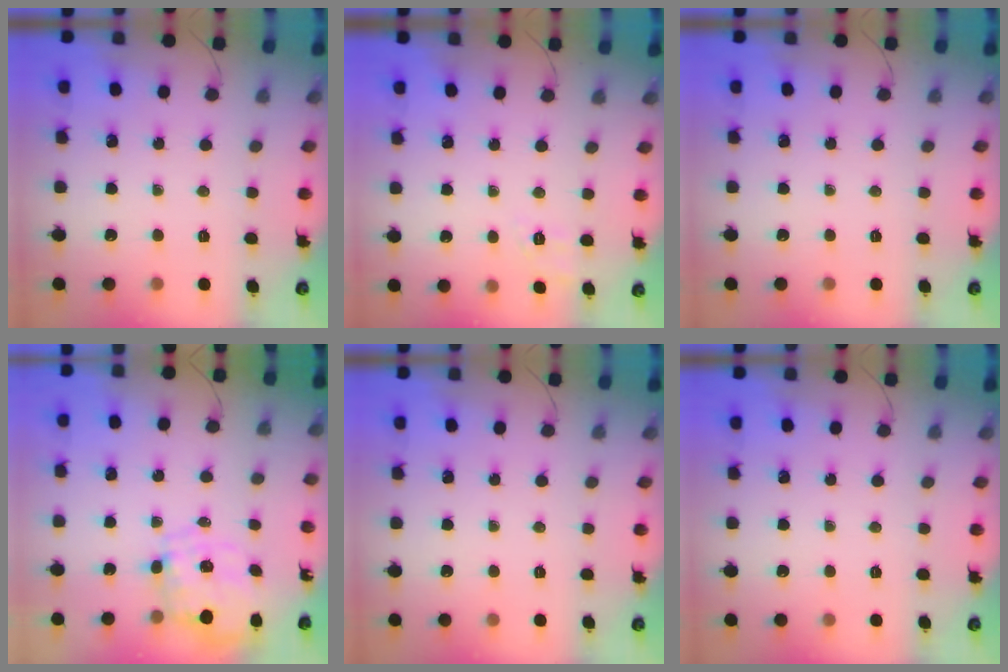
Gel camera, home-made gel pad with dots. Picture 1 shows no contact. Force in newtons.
{"total": 4.4, "press": 3.8, "slide": 2.2}
{"total": 0.0}
{"total": 2.9, "press": 2.7, "slide": 1.1}
{"total": 0.0}
{"total": 0.0}